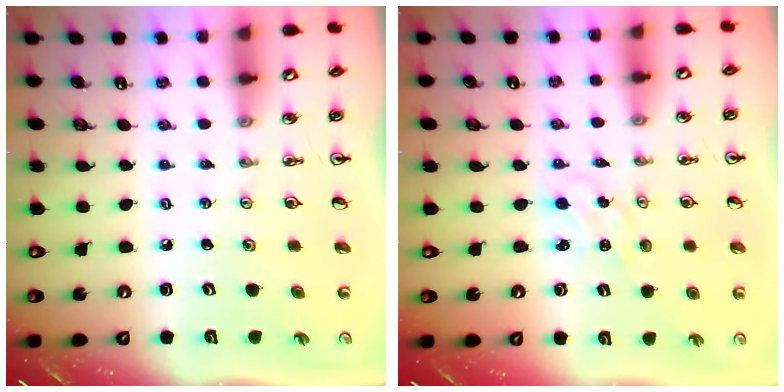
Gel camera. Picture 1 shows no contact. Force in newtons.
{"total": 0.8, "press": 0.7, "slide": 0.2}